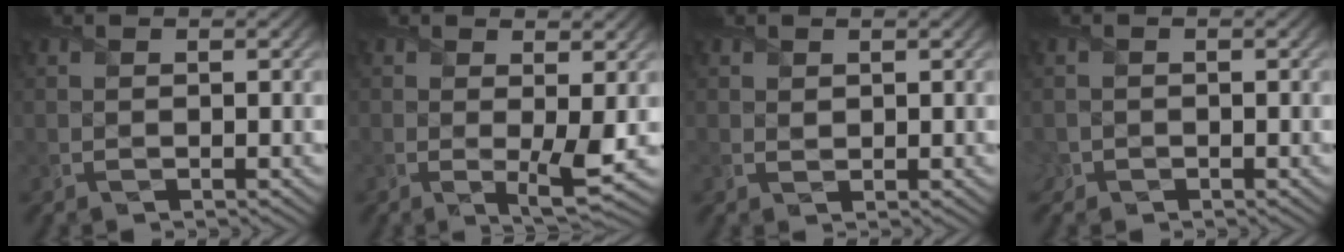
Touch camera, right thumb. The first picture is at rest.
{"total": 3.4, "force": [0.1, 0.5, 3.3], "torque": [-0.065, -0.012, 0.003]}
{"total": 0.9, "force": [0.7, 0.6, 0.3], "torque": [-0.010, -0.002, 0.016]}
{"total": 1.4, "force": [-0.8, 1.1, 0.3], "torque": [-0.006, -0.007, -0.019]}